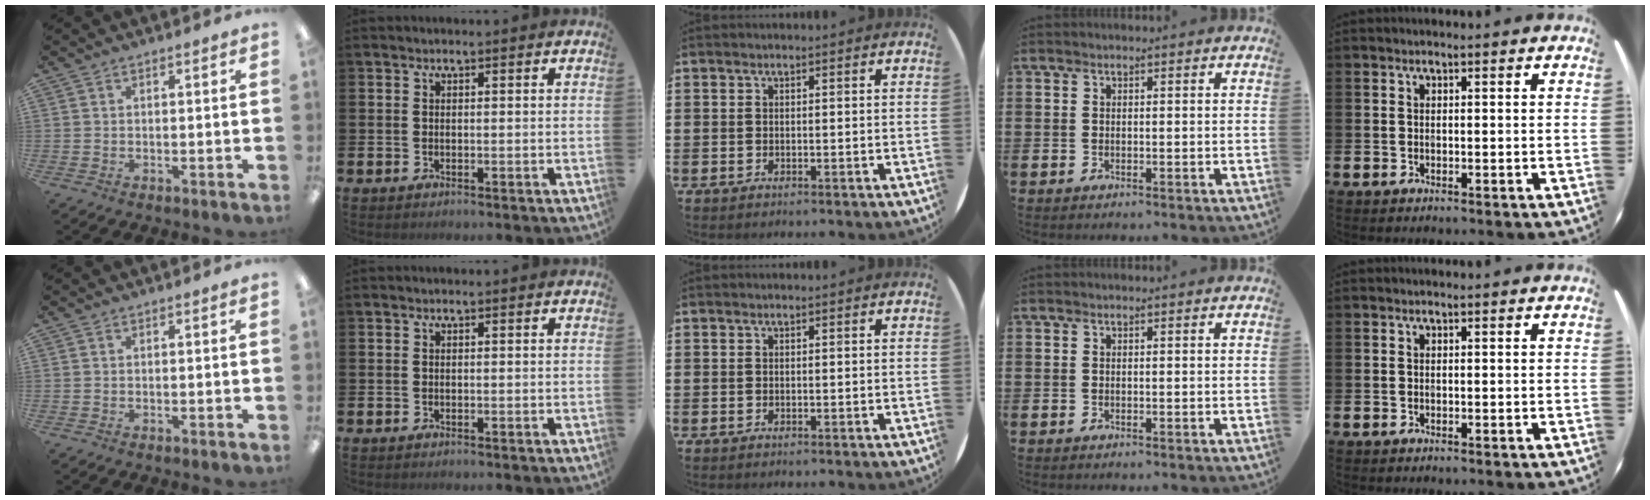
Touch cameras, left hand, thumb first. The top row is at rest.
{}